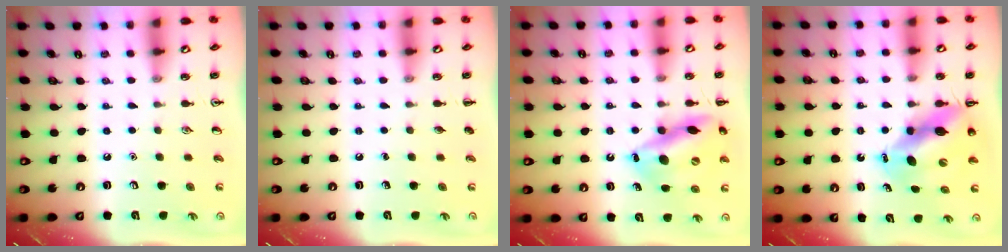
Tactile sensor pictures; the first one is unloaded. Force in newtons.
{"total": 0.0}
{"total": 16.2, "press": 15.7, "slide": 3.8}
{"total": 10.2, "press": 9.9, "slide": 2.6}